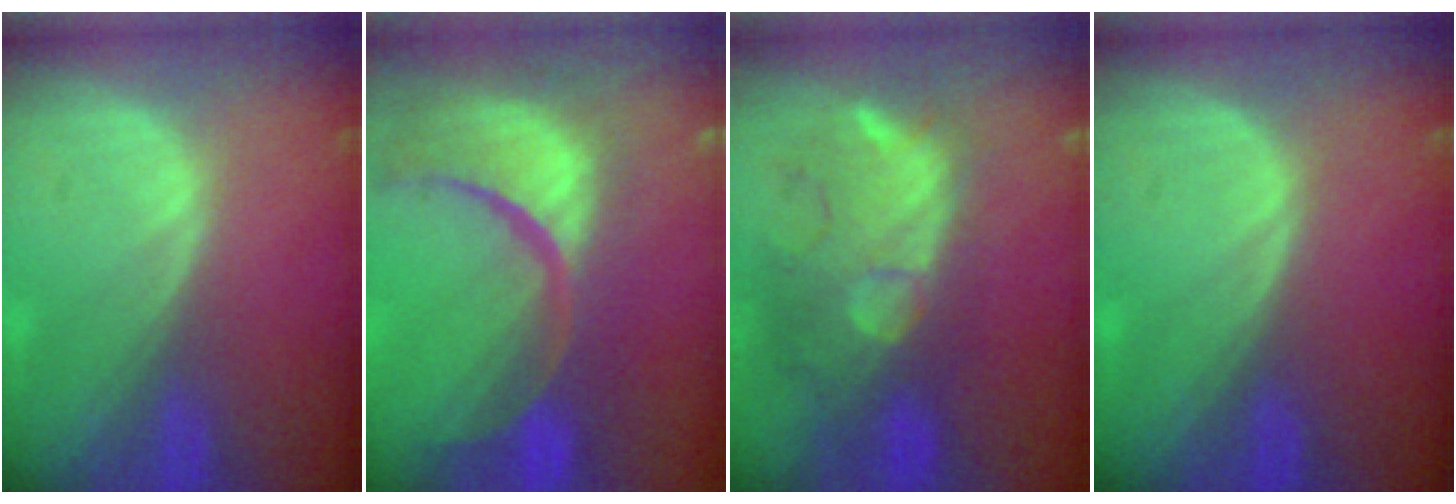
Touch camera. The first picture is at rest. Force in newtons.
{"total": 15.3, "press": 12.1, "slide": 9.4}
{"total": 11.3, "press": 10.5, "slide": 4.2}
{"total": 0.0}